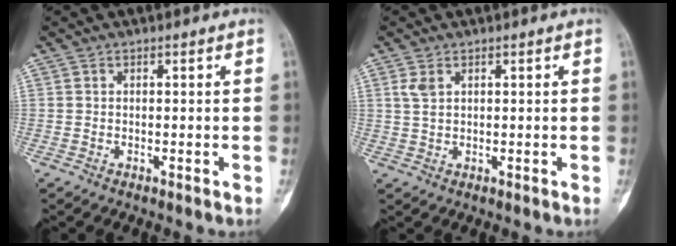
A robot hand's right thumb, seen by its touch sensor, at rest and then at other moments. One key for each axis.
{"total": 2.4, "fx": 1.1, "fy": 1.3, "fz": 1.7, "tx": -0.037, "ty": 0.004, "tz": 0.030}